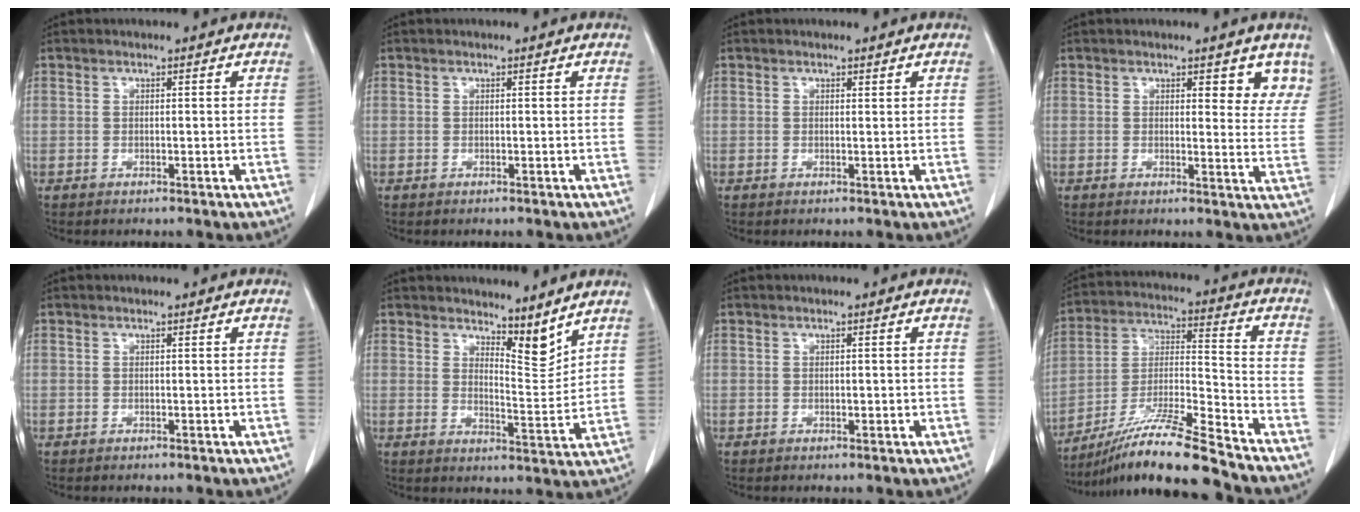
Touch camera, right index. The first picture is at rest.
{"total": 0.0}
{"total": 0.0}
{"total": 5.6, "force": [4.1, 2.2, 3.1], "torque": [-0.012, -0.018, 0.034]}
{"total": 0.0}
{"total": 5.5, "force": [4.8, 1.1, 2.4], "torque": [-0.034, -0.016, 0.083]}
{"total": 0.6, "force": [0.0, 0.4, 0.4], "torque": [-0.004, 0.001, 0.003]}
{"total": 14.9, "force": [-12.7, -1.0, 7.9], "torque": [-0.145, -0.012, -0.229]}